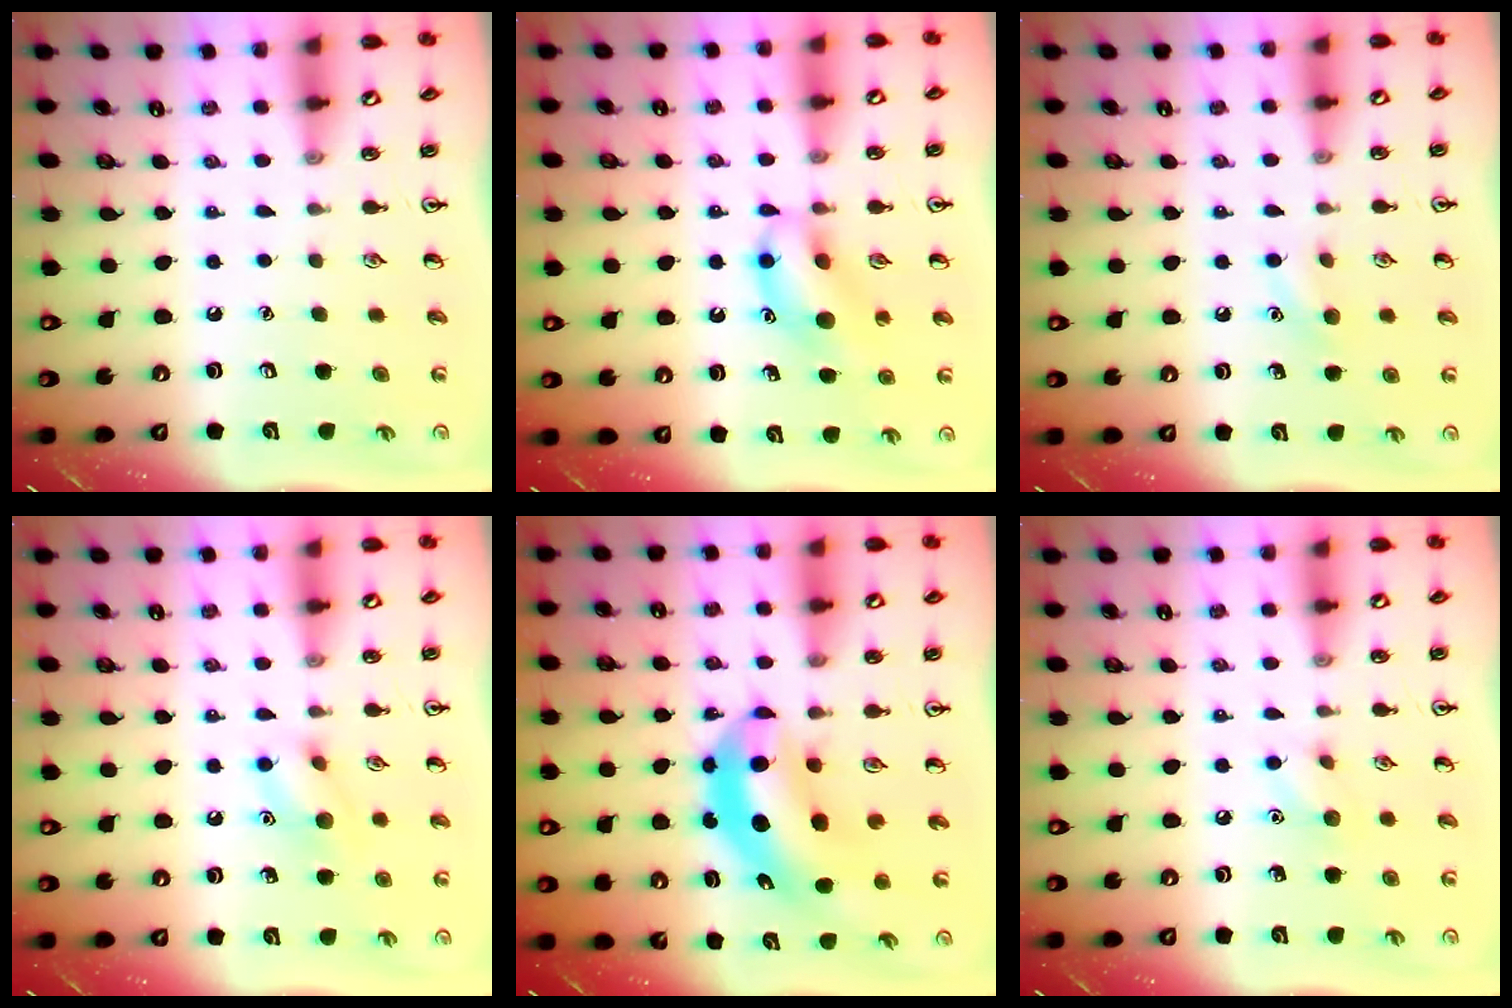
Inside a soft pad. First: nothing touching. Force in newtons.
{"total": 12.2, "press": 12.0, "slide": 1.8}
{"total": 6.5, "press": 6.3, "slide": 1.7}
{"total": 8.3, "press": 8.2, "slide": 1.4}
{"total": 7.5, "press": 7.2, "slide": 2.1}
{"total": 6.7, "press": 6.4, "slide": 1.9}